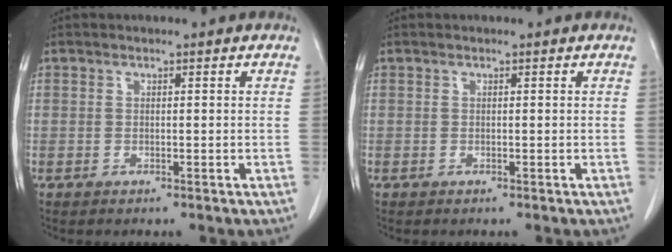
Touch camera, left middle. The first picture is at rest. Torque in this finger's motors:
{"motor_torque": [0.02, -0.02, 0.00, 0.00]}